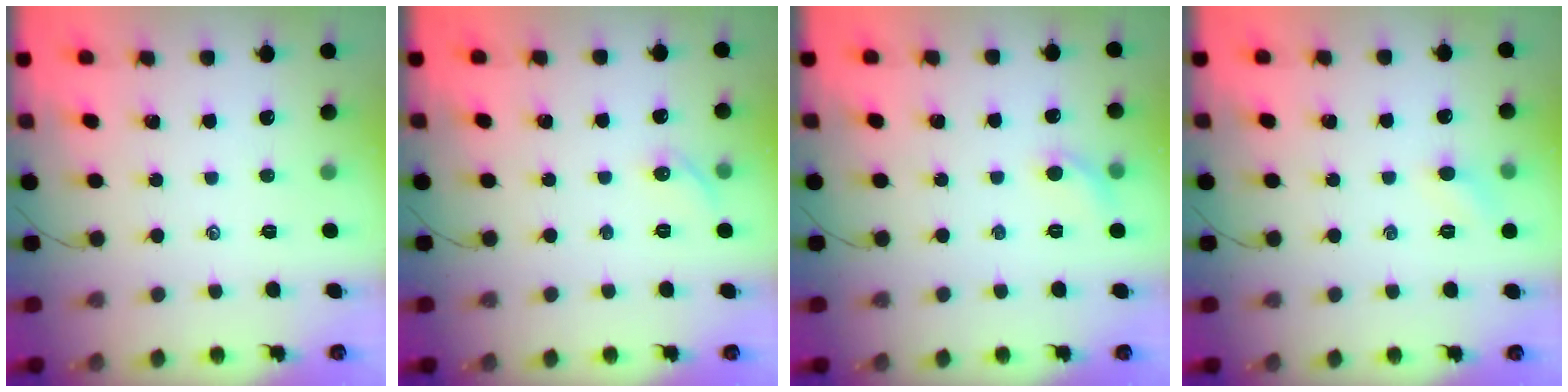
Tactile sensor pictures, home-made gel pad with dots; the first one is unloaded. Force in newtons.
{"total": 5.2, "press": 5.0, "slide": 1.3}
{"total": 5.6, "press": 5.4, "slide": 1.3}
{"total": 4.8, "press": 4.5, "slide": 1.5}